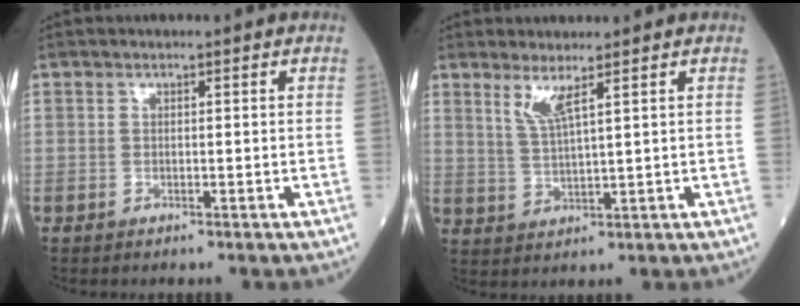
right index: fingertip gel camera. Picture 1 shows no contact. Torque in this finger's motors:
{"motor_torque": [0.08, 0.14, 0.06, 0.06]}